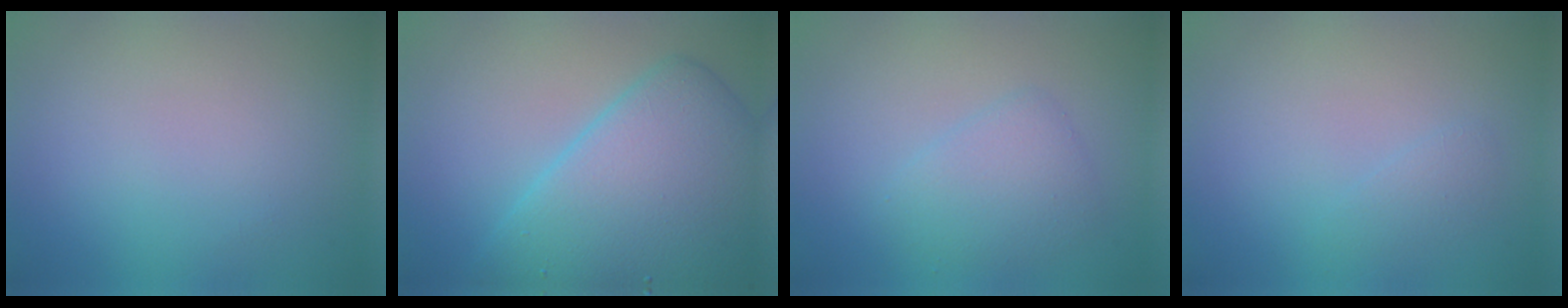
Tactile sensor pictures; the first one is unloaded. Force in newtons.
{"total": 9.6, "press": 9.6, "slide": 0.4}
{"total": 2.4, "press": 2.4, "slide": 0.1}
{"total": 0.9, "press": 0.9, "slide": 0.1}